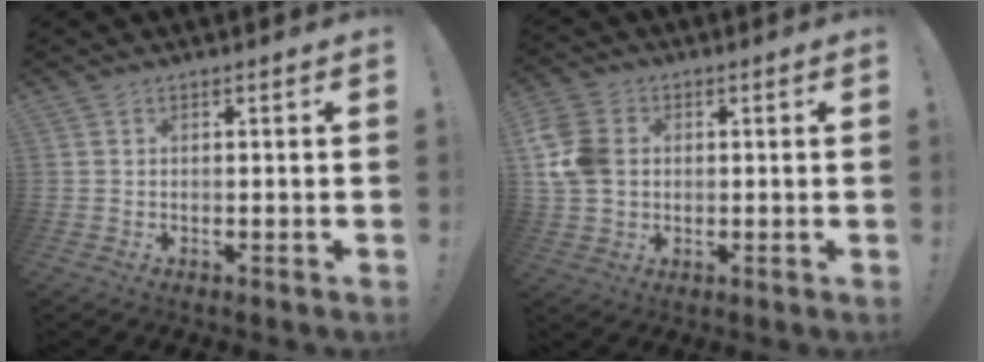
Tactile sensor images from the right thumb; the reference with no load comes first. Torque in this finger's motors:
{"motor_torque": [0.23, -0.12, 0.09, -0.03, 0.25]}